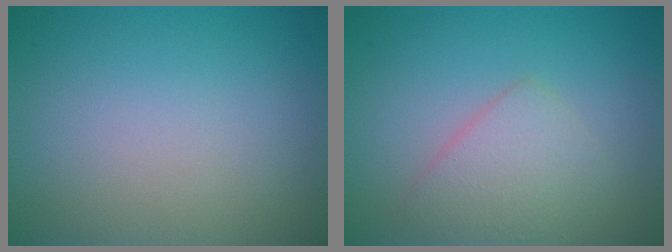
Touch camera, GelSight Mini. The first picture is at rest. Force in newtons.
{"total": 2.8, "press": 2.8, "slide": 0.1}